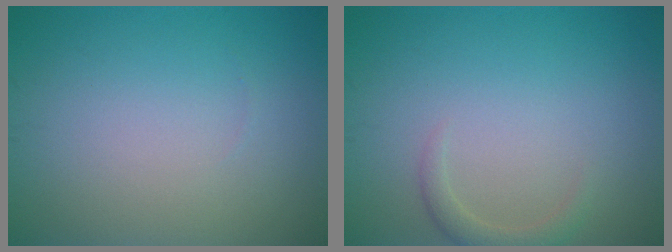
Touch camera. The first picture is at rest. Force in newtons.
{"total": 1.6, "press": 1.6, "slide": 0.1}